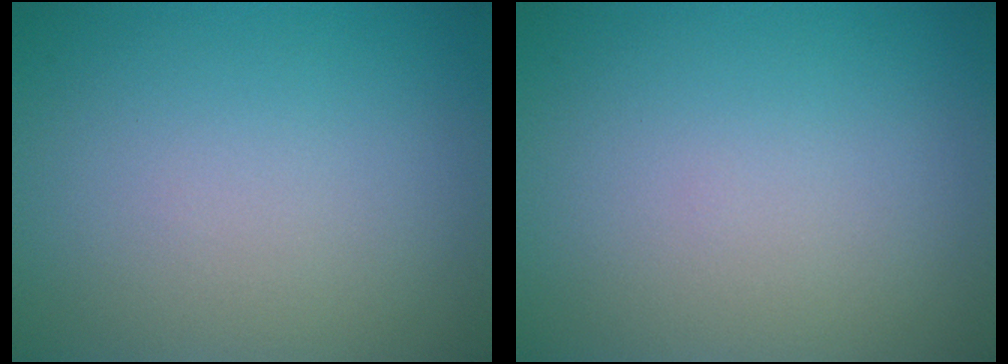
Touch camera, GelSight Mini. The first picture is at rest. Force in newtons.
{"total": 0.0}